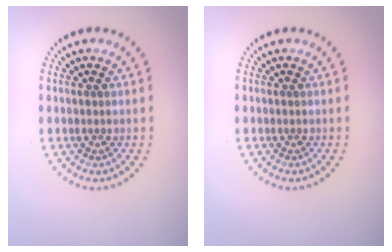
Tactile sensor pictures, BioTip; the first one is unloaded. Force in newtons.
{"total": 0.0}